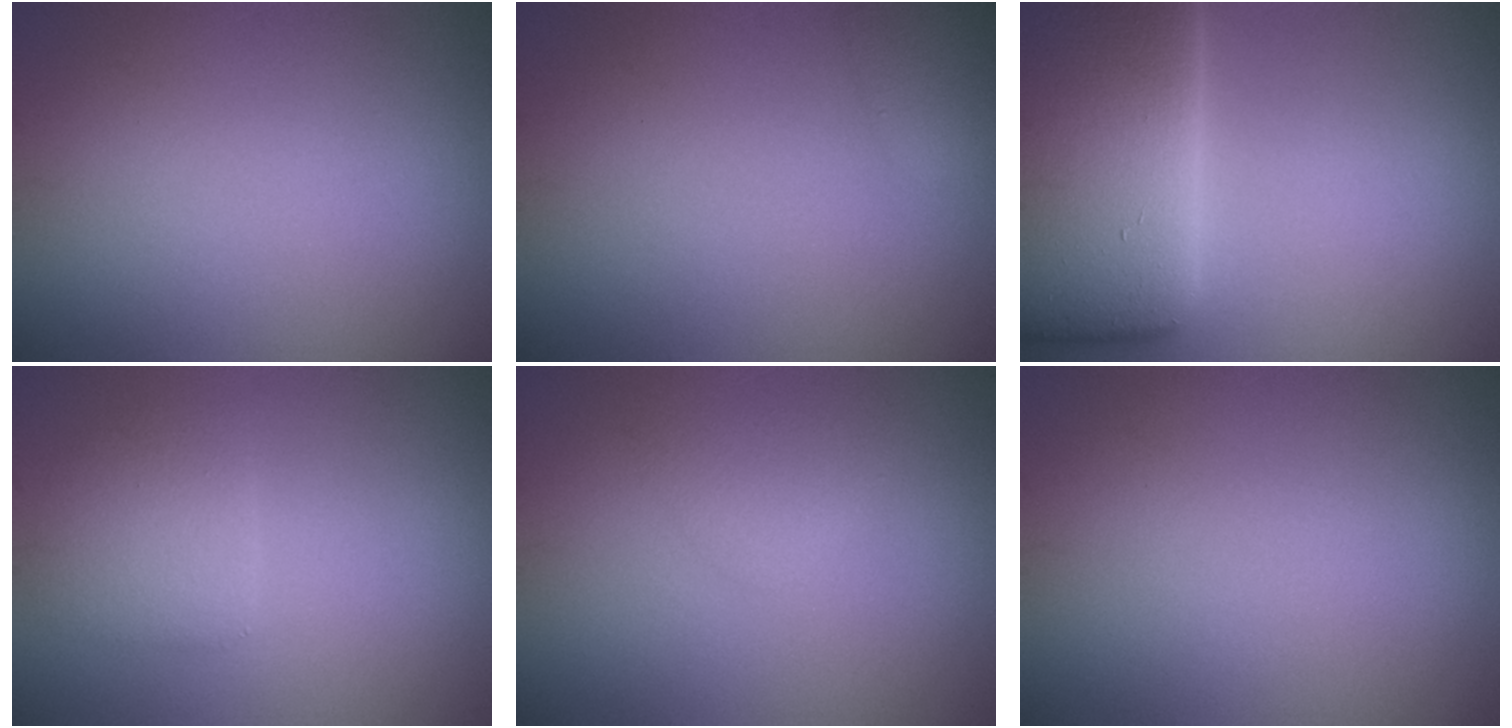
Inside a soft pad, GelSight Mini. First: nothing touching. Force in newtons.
{"total": 1.5, "press": 1.5, "slide": 0.2}
{"total": 16.6, "press": 16.6, "slide": 1.6}
{"total": 2.5, "press": 2.5, "slide": 0.2}
{"total": 1.4, "press": 1.4, "slide": 0.1}
{"total": 0.0}